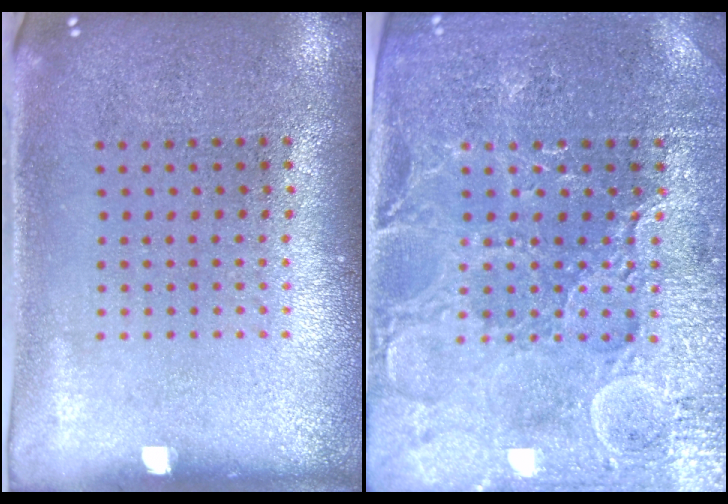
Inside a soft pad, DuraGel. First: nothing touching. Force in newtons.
{"total": 3.9, "press": 3.8, "slide": 1.0}